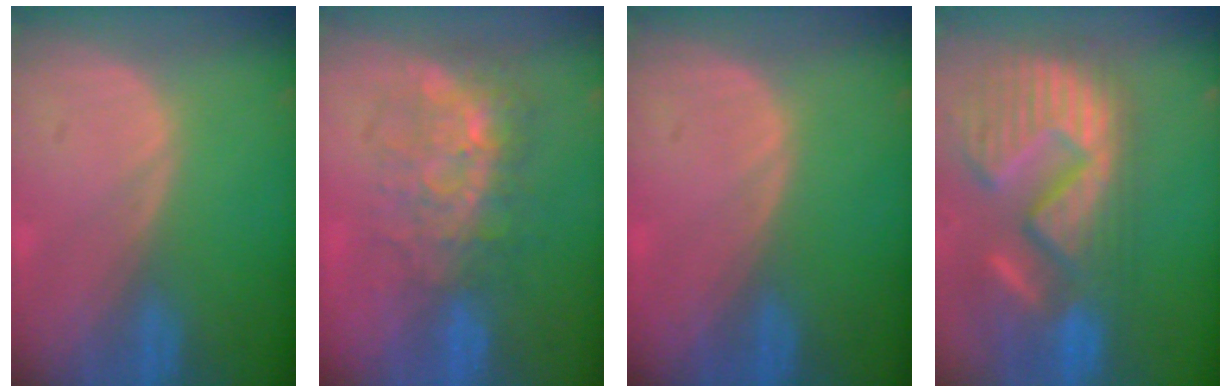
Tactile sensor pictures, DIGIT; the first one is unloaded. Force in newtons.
{"total": 9.0, "press": 7.6, "slide": 4.8}
{"total": 0.0}
{"total": 15.3, "press": 12.7, "slide": 8.4}